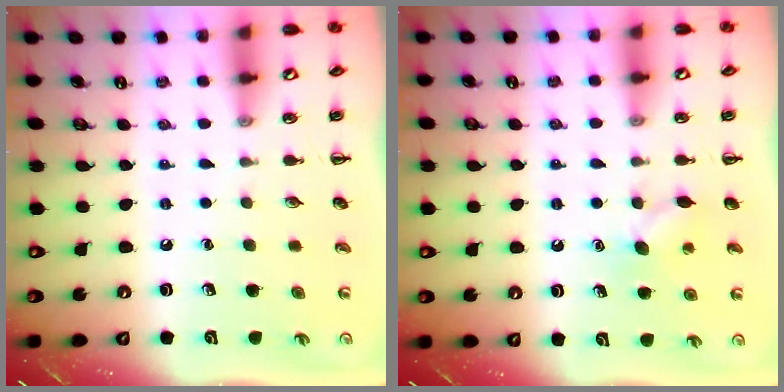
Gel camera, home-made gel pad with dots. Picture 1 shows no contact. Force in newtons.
{"total": 5.7, "press": 5.5, "slide": 1.5}